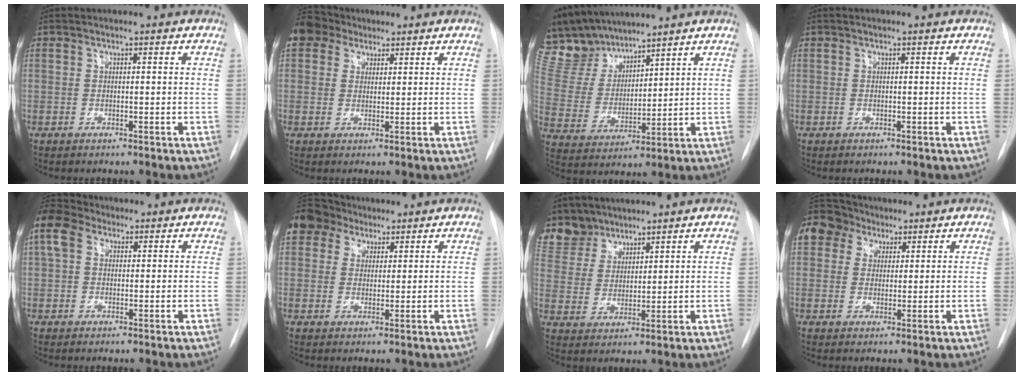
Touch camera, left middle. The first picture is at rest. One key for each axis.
{"total": 6.4, "fx": 4.6, "fy": 4.2, "fz": 1.3, "tx": -0.026, "ty": 0.030, "tz": 0.089}
{"total": 11.1, "fx": 10.3, "fy": 3.1, "fz": 2.9, "tx": -0.076, "ty": 0.011, "tz": 0.217}
{"total": 0.0}
{"total": 8.1, "fx": 3.7, "fy": 5.5, "fz": 4.8, "tx": -0.123, "ty": 0.046, "tz": 0.069}
{"total": 8.6, "fx": 5.5, "fy": 6.2, "fz": 1.9, "tx": -0.041, "ty": 0.041, "tz": 0.106}
{"total": 11.4, "fx": 9.7, "fy": 5.7, "fz": 1.6, "tx": -0.051, "ty": 0.016, "tz": 0.207}
{"total": 11.5, "fx": 6.6, "fy": 8.7, "fz": 3.5, "tx": -0.097, "ty": 0.055, "tz": 0.125}